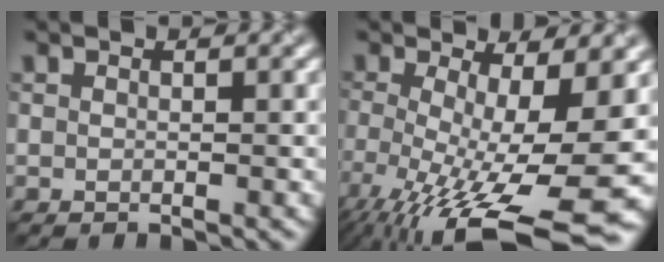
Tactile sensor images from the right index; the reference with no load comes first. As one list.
[{"total": 14.5, "force": [-5.1, 4.8, 12.7], "torque": [-0.218, -0.040, -0.070]}]